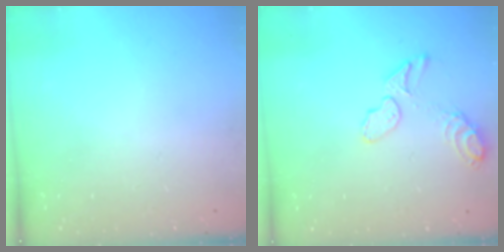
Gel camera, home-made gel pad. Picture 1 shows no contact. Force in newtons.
{"total": 9.2, "press": 9.1, "slide": 1.4}